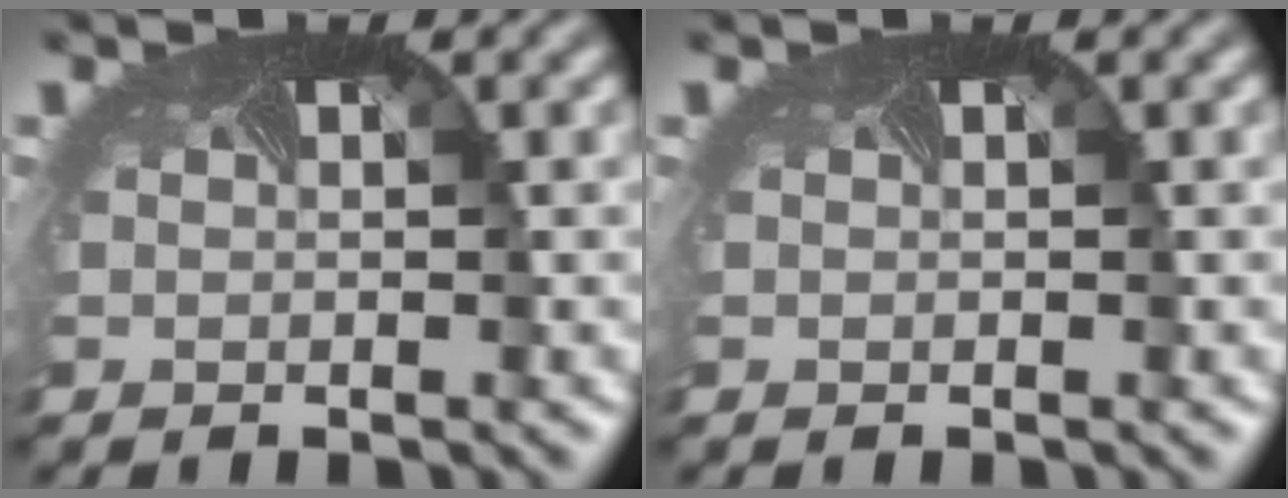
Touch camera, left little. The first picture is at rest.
{"total": 0.0}